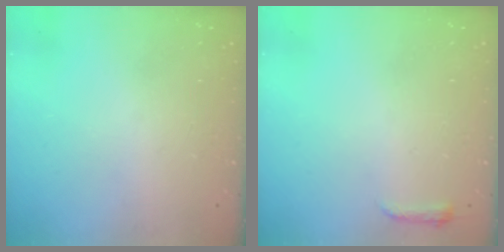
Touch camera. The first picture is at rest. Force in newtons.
{"total": 3.0, "press": 2.9, "slide": 0.6}